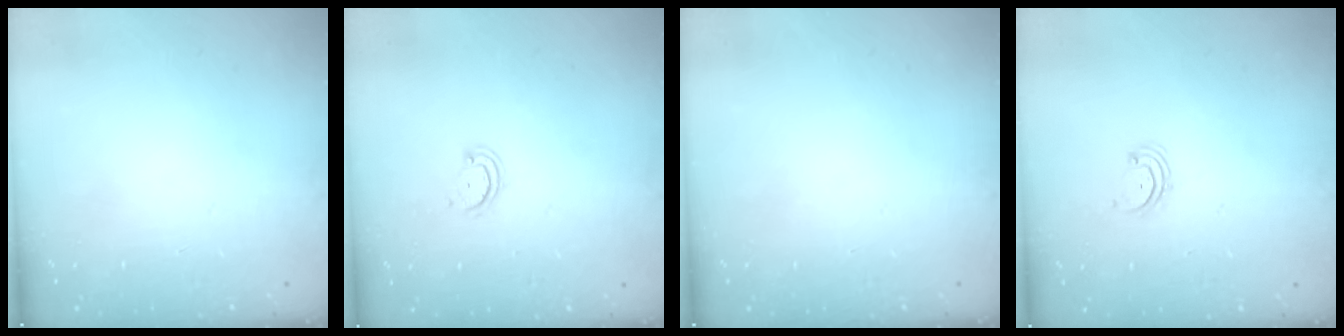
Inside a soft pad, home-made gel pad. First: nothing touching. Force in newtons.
{"total": 2.6, "press": 2.6, "slide": 0.3}
{"total": 0.0}
{"total": 1.7, "press": 1.6, "slide": 0.2}